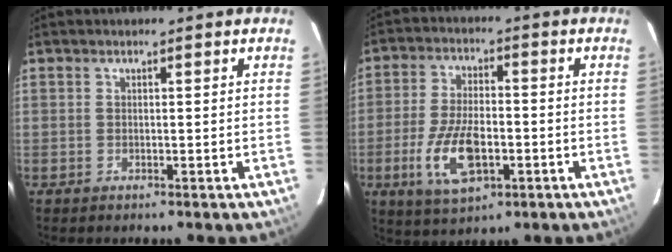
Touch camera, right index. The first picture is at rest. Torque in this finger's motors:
{"motor_torque": [1.68, -0.46, 0.36, 0.09]}